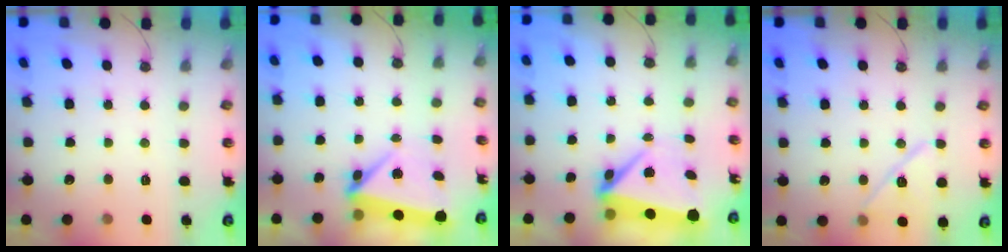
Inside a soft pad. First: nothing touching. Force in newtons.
{"total": 8.0, "press": 5.0, "slide": 6.2}
{"total": 7.9, "press": 7.6, "slide": 2.0}
{"total": 12.5, "press": 12.5, "slide": 0.6}